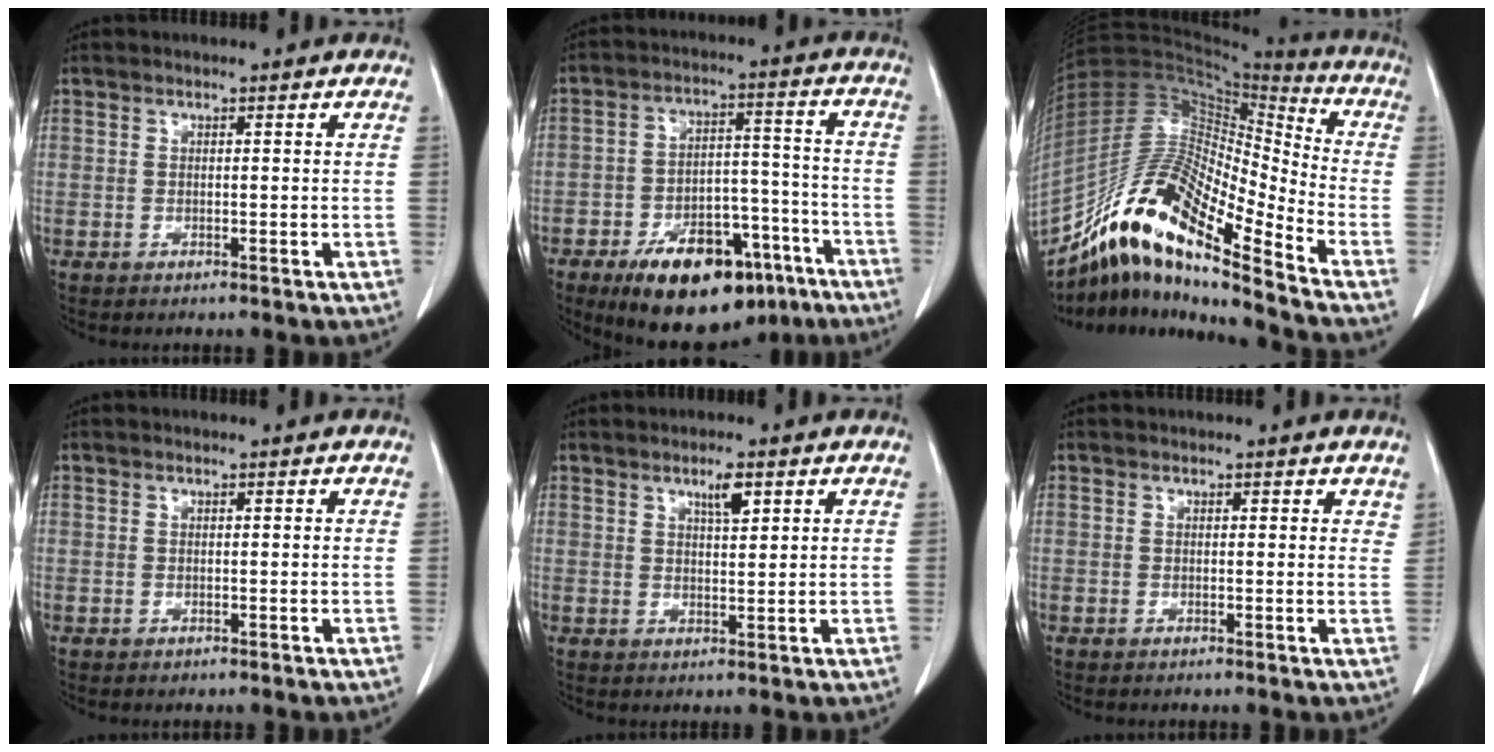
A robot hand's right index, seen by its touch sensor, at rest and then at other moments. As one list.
[{"total": 18.5, "force": [-11.9, 8.7, 11.1], "torque": [-0.161, 0.031, -0.180]}, {"total": 18.6, "force": [-13.1, 2.2, 13.0], "torque": [-0.262, 0.017, -0.235]}, {"total": 0.0}, {"total": 3.2, "force": [1.8, 0.6, 2.6], "torque": [-0.045, -0.001, 0.031]}, {"total": 1.6, "force": [1.3, 0.8, 0.6], "torque": [0.005, -0.001, 0.006]}]